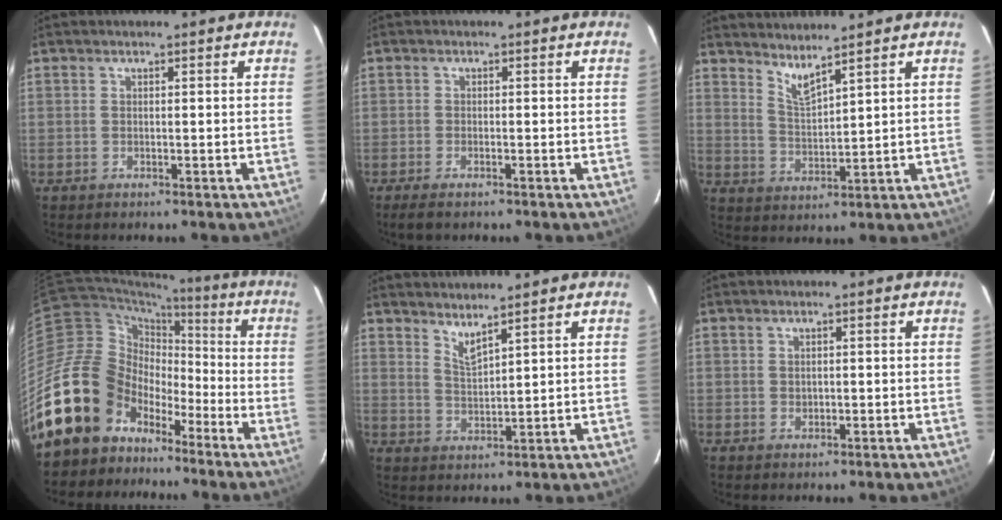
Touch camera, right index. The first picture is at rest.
{"total": 2.7, "force": [-2.0, 0.7, 1.6], "torque": [-0.040, -0.006, -0.038]}
{"total": 4.7, "force": [4.0, 0.1, 2.3], "torque": [-0.045, -0.008, 0.076]}
{"total": 19.2, "force": [-10.8, 14.4, 6.8], "torque": [-0.161, 0.037, -0.177]}
{"total": 3.7, "force": [3.2, 0.0, 1.8], "torque": [-0.034, -0.008, 0.057]}
{"total": 1.0, "force": [0.0, 0.9, 0.3], "torque": [-0.003, 0.002, 0.000]}